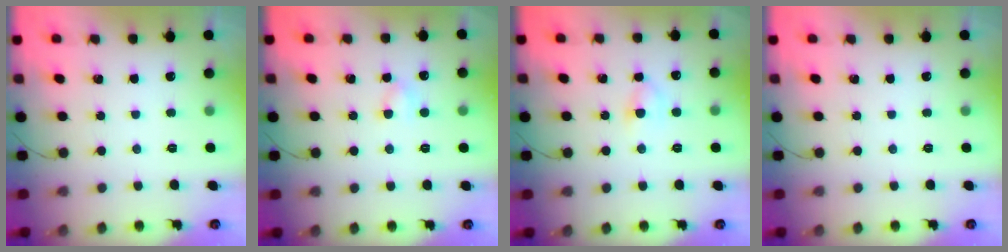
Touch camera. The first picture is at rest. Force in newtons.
{"total": 3.1, "press": 2.9, "slide": 1.2}
{"total": 4.3, "press": 4.2, "slide": 1.3}
{"total": 0.0}